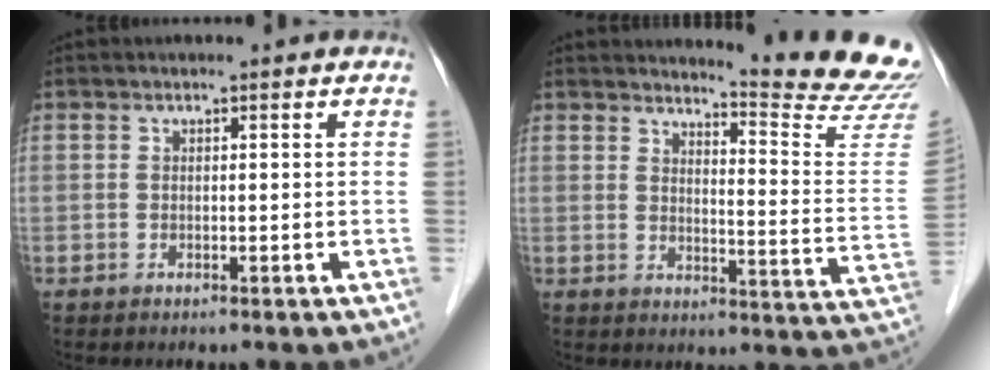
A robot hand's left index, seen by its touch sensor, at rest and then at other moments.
{"total": 15.1, "force": [14.7, -1.5, 3.0], "torque": [-0.040, -0.134, 0.161]}